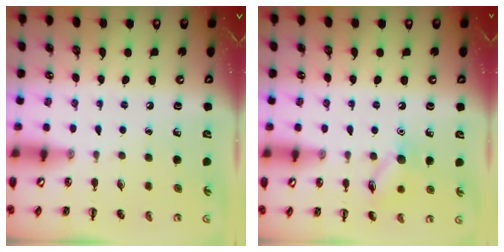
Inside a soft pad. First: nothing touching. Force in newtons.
{"total": 8.9, "press": 8.9, "slide": 0.5}